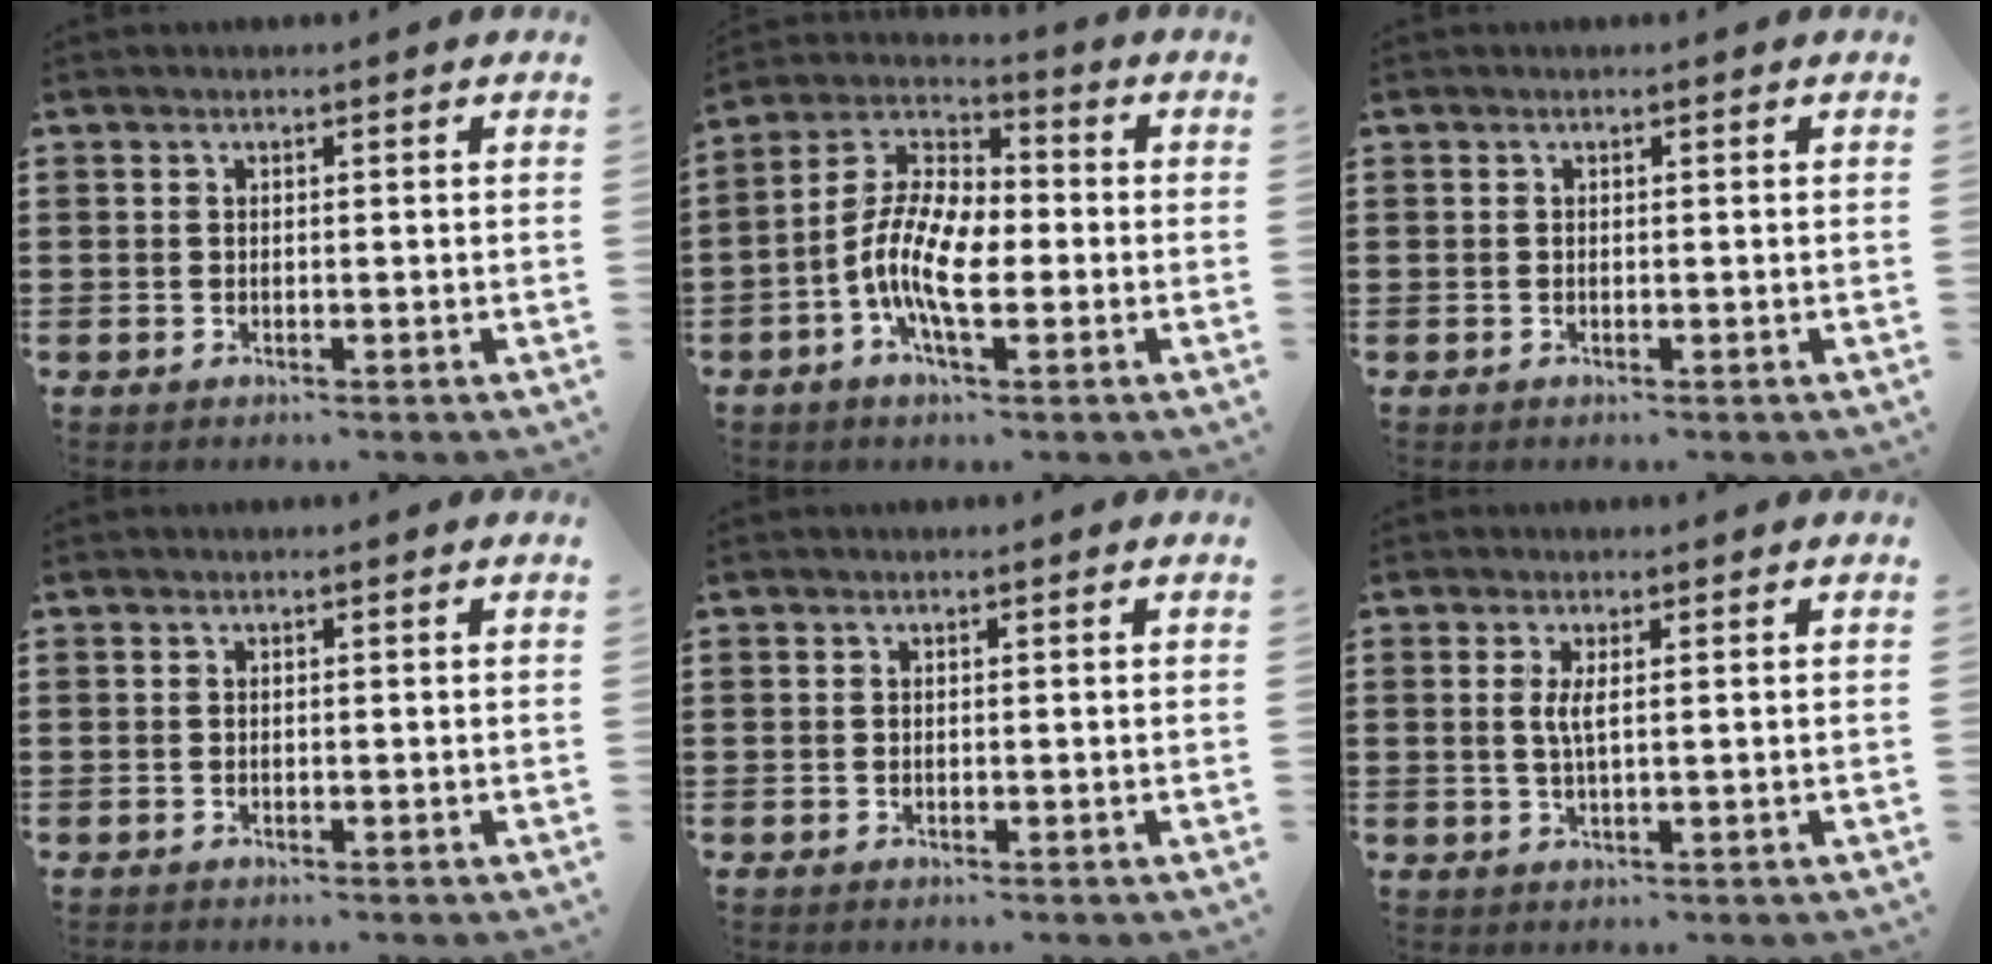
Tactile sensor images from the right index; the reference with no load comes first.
{"total": 10.8, "force": [-3.0, 4.8, 9.2], "torque": [-0.218, -0.008, -0.065]}
{"total": 0.0}
{"total": 0.0}
{"total": 0.0}
{"total": 2.5, "force": [0.5, 0.3, 2.4], "torque": [-0.049, 0.000, 0.006]}